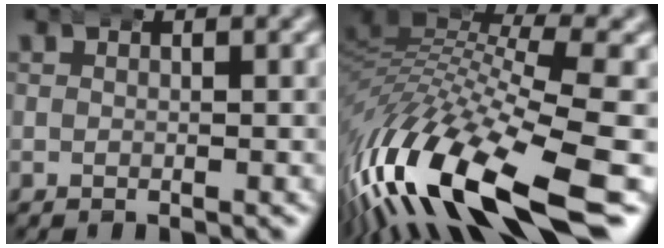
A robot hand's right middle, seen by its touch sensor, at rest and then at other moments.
{"total": 13.7, "force": [-4.3, 7.2, 10.8], "torque": [-0.231, -0.038, -0.056]}